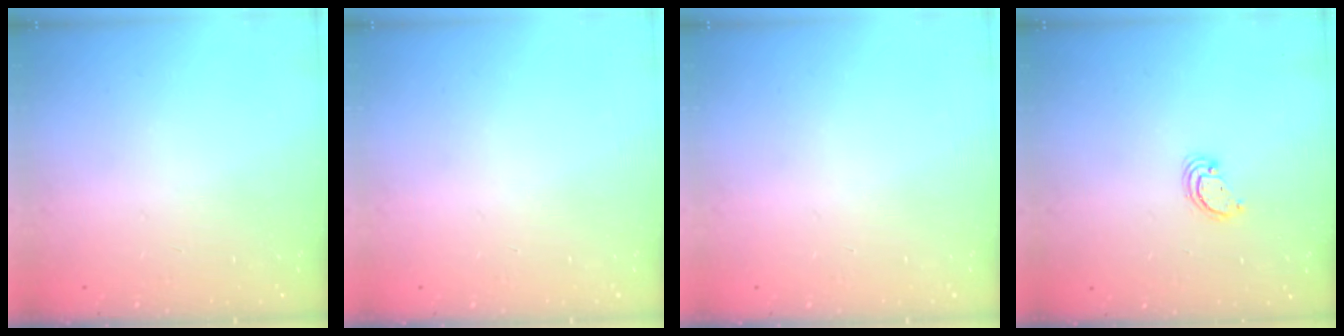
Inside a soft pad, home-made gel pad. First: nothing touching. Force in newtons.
{"total": 0.0}
{"total": 0.0}
{"total": 2.3, "press": 2.3, "slide": 0.2}